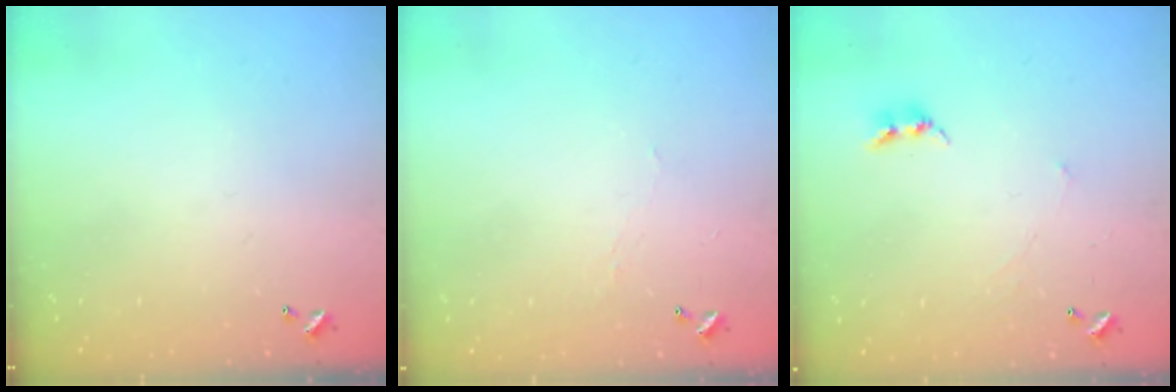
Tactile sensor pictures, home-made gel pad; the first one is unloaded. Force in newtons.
{"total": 0.8, "press": 0.7, "slide": 0.4}
{"total": 2.7, "press": 2.7, "slide": 0.3}